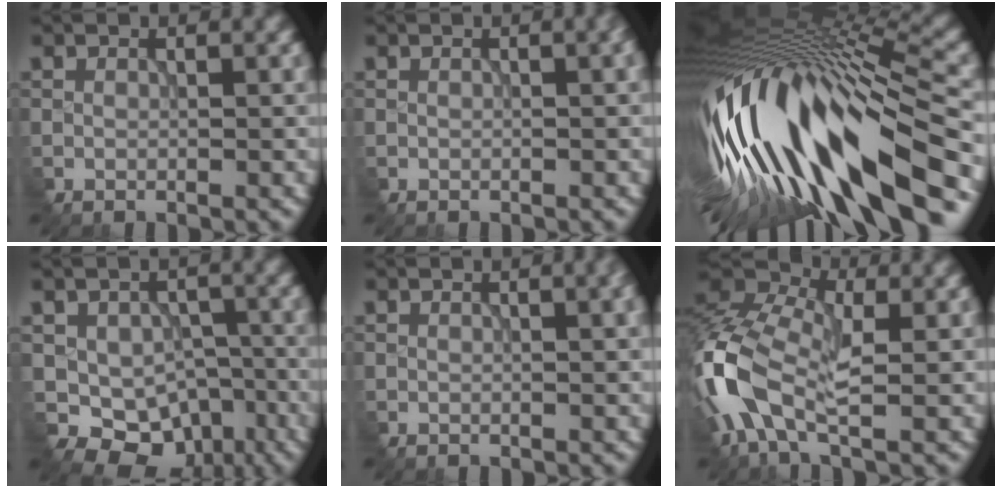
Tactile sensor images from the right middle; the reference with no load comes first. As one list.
[{"total": 2.2, "force": [0.3, 1.0, 2.0], "torque": [-0.010, 0.006, 0.005]}, {"total": 17.5, "force": [-4.4, 5.9, 15.9], "torque": [-0.277, -0.005, -0.064]}, {"total": 6.6, "force": [-2.8, 5.2, 2.8], "torque": [-0.033, -0.005, -0.032]}, {"total": 2.5, "force": [0.6, 1.0, 2.2], "torque": [-0.018, 0.006, 0.008]}, {"total": 9.8, "force": [-2.5, 5.3, 7.9], "torque": [-0.197, -0.001, -0.069]}]